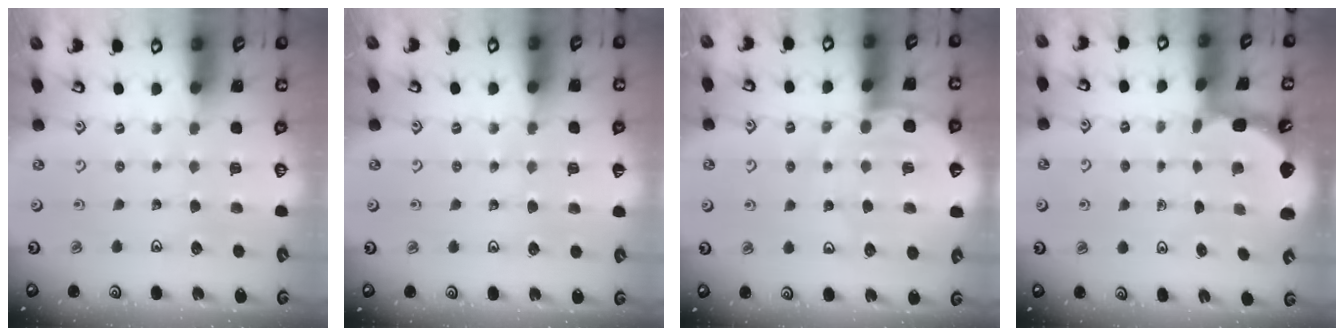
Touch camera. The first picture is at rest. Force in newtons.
{"total": 2.8, "press": 2.7, "slide": 0.5}
{"total": 9.3, "press": 9.2, "slide": 1.2}
{"total": 1.9, "press": 1.9, "slide": 0.2}